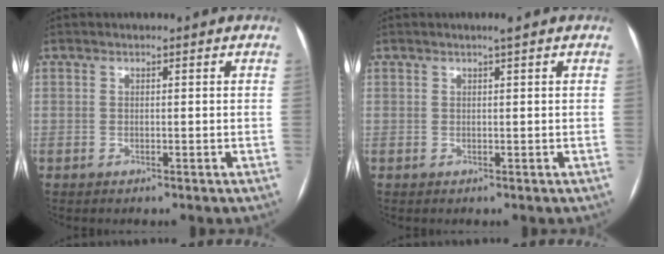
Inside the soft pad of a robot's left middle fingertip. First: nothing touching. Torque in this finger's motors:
{"motor_torque": [0.20, -0.10, -0.07, 0.00]}